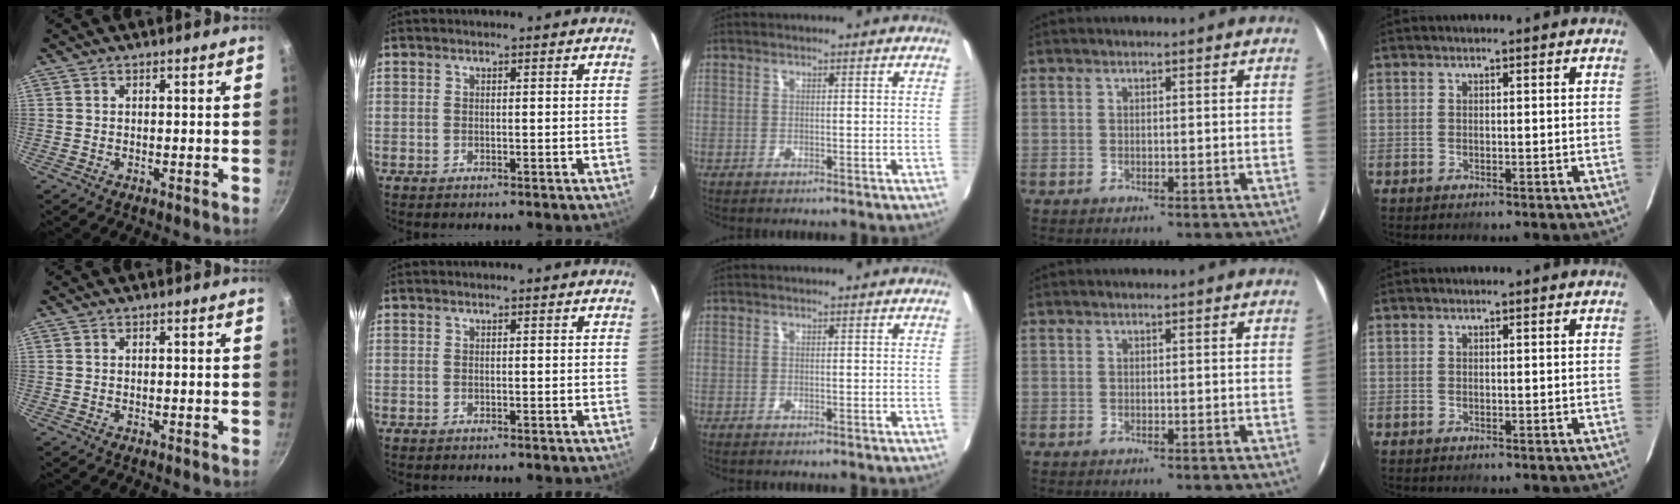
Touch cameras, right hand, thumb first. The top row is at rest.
{}